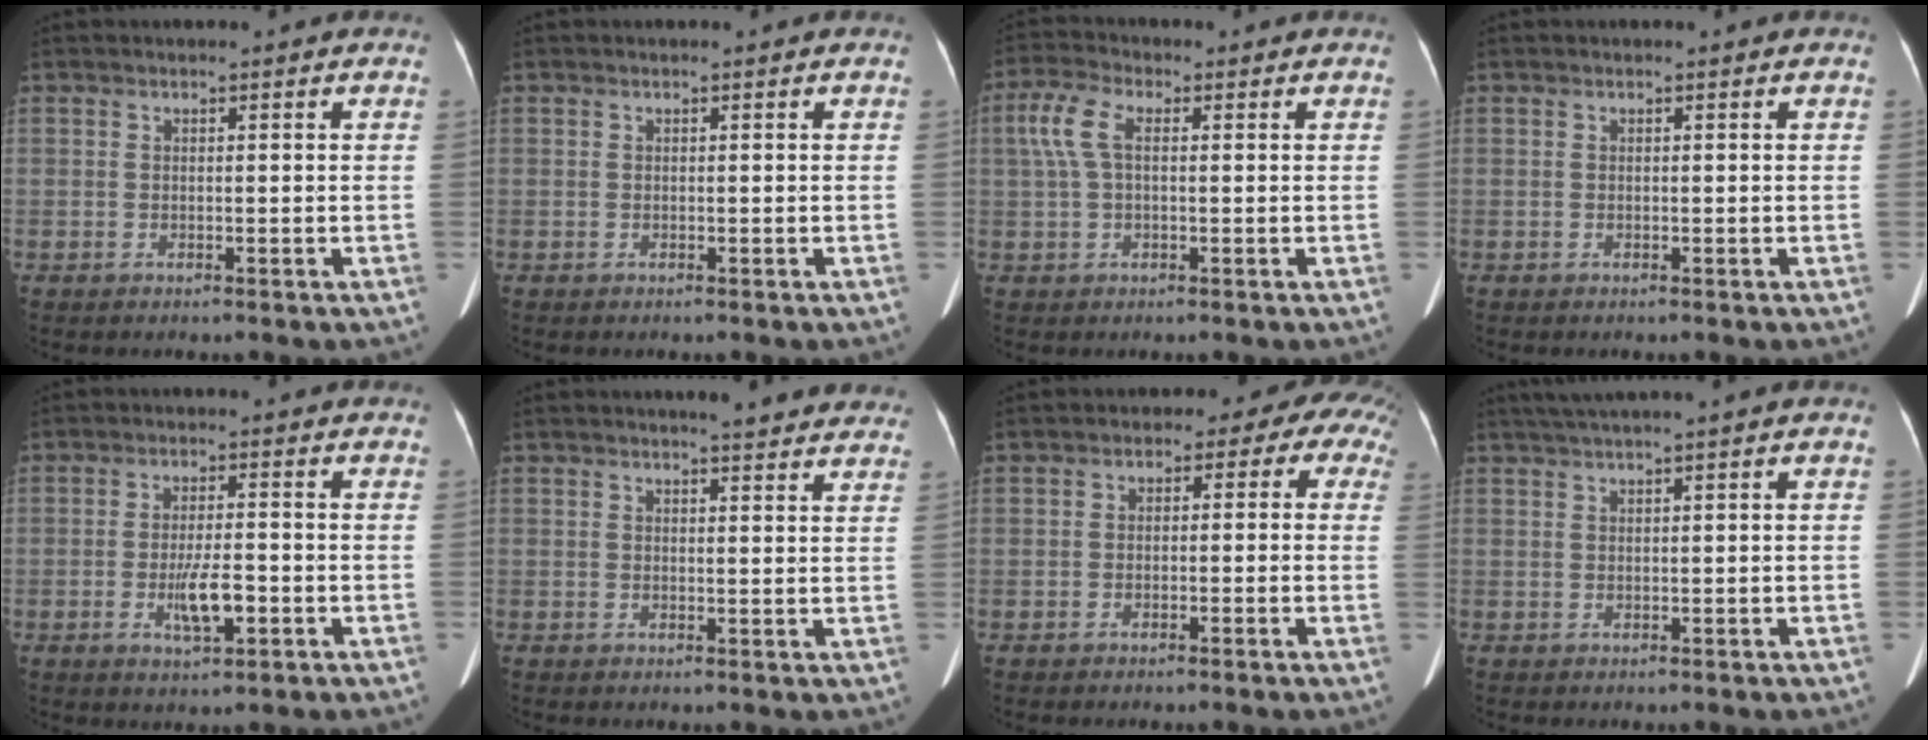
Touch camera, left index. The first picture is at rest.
{"total": 0.0}
{"total": 5.0, "force": [1.0, 2.1, 4.4], "torque": [-0.118, 0.024, 0.023]}
{"total": 0.0}
{"total": 5.3, "force": [-1.7, 1.2, 4.8], "torque": [-0.091, -0.005, -0.026]}
{"total": 8.7, "force": [7.9, 1.2, 3.6], "torque": [-0.031, 0.000, 0.076]}
{"total": 6.8, "force": [1.1, 3.9, 5.4], "torque": [-0.049, 0.043, 0.004]}
{"total": 2.8, "force": [1.9, -0.6, 2.0], "torque": [-0.047, 0.015, 0.043]}